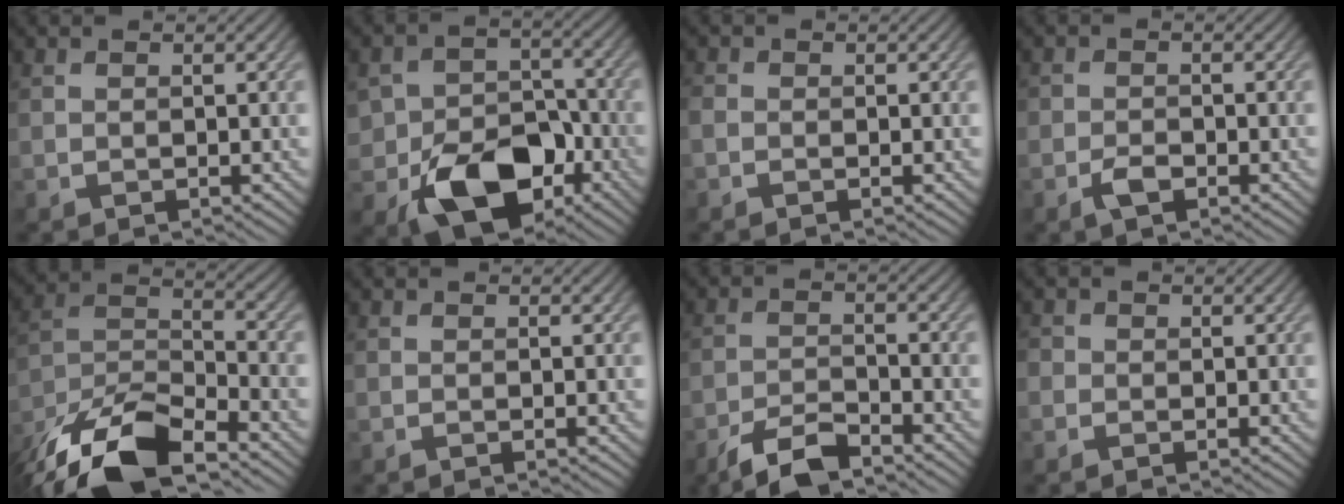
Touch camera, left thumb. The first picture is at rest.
{"total": 11.4, "force": [-5.3, 7.6, 6.6], "torque": [-0.121, -0.021, -0.088]}
{"total": 1.2, "force": [-0.6, 0.9, 0.6], "torque": [-0.016, -0.001, -0.016]}
{"total": 2.3, "force": [-1.3, 1.4, 1.4], "torque": [-0.028, -0.001, -0.028]}
{"total": 13.7, "force": [-10.2, 4.5, 8.0], "torque": [-0.170, -0.008, -0.203]}
{"total": 0.0}
{"total": 5.7, "force": [-4.4, 1.6, 3.2], "torque": [-0.061, 0.001, -0.087]}
{"total": 1.4, "force": [-0.4, 1.3, 0.2], "torque": [0.002, 0.002, -0.014]}